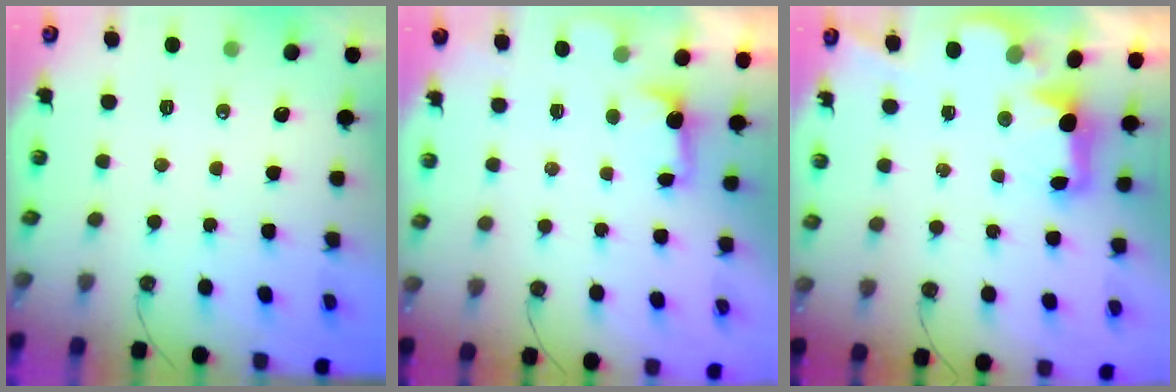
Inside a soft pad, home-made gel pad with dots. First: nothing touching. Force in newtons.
{"total": 1.1, "press": 0.7, "slide": 0.8}
{"total": 3.0, "press": 2.9, "slide": 0.6}